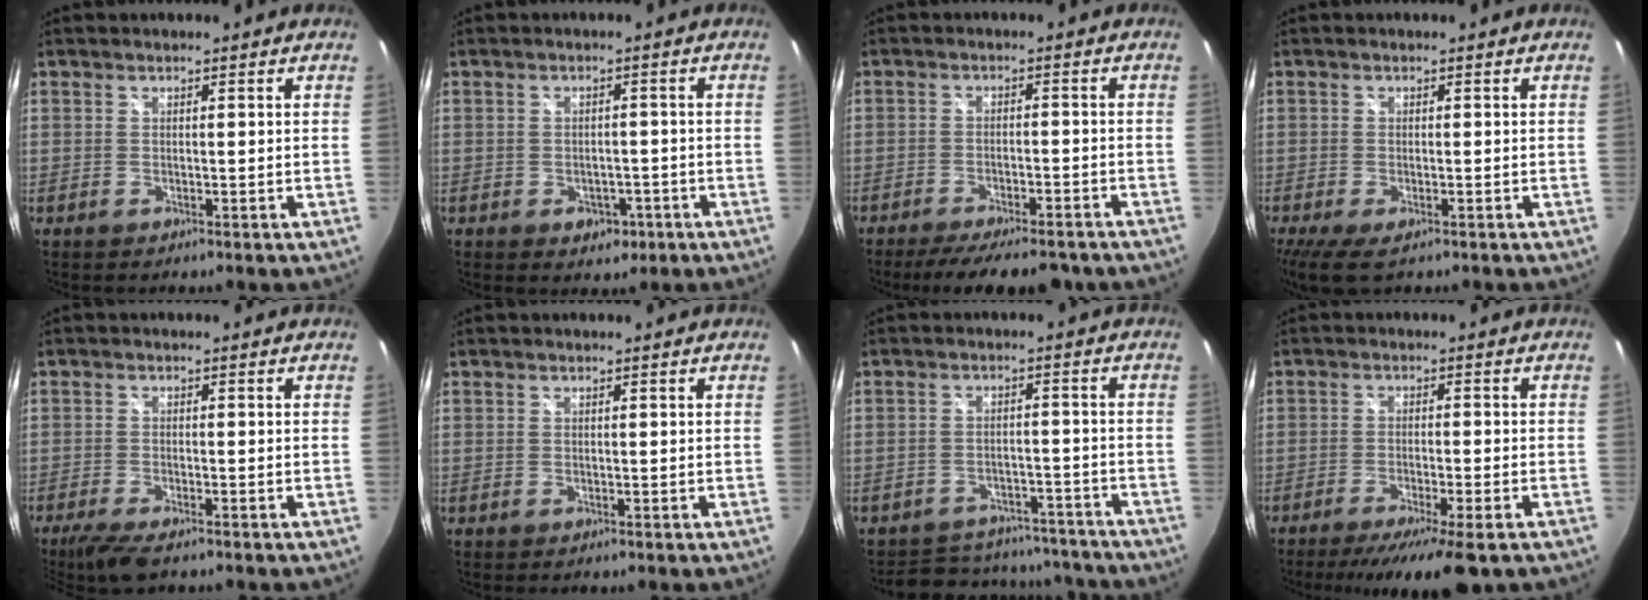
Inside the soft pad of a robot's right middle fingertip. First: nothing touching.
{"total": 3.7, "force": [-1.4, 2.9, 1.8], "torque": [-0.030, 0.005, -0.010]}
{"total": 13.1, "force": [-10.9, 3.4, 6.4], "torque": [-0.123, -0.016, -0.151]}
{"total": 5.8, "force": [-3.6, 2.1, 4.1], "torque": [-0.090, -0.029, -0.060]}
{"total": 6.5, "force": [-5.1, 1.3, 3.9], "torque": [-0.094, -0.022, -0.092]}
{"total": 0.0}
{"total": 15.9, "force": [-13.9, 6.3, 4.3], "torque": [-0.095, 0.032, -0.166]}
{"total": 11.0, "force": [-8.2, 1.1, 7.3], "torque": [-0.144, -0.033, -0.128]}